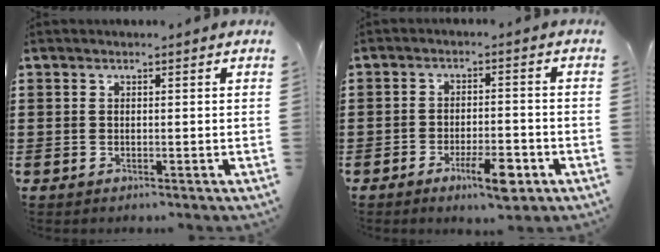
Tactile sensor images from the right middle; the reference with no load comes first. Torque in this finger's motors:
{"motor_torque": [0.36, -0.14, 0.17, 0.09]}